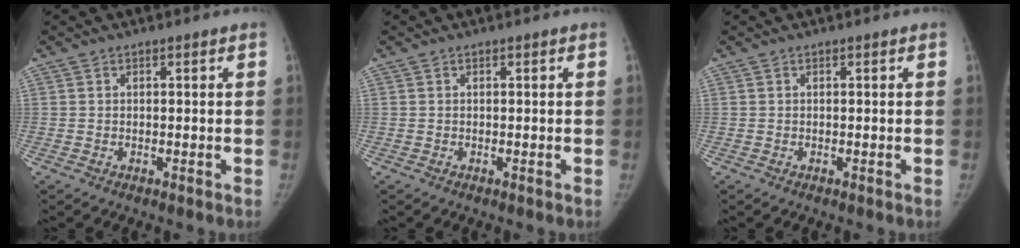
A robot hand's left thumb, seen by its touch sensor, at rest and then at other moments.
{"total": 0.0}
{"total": 0.0}